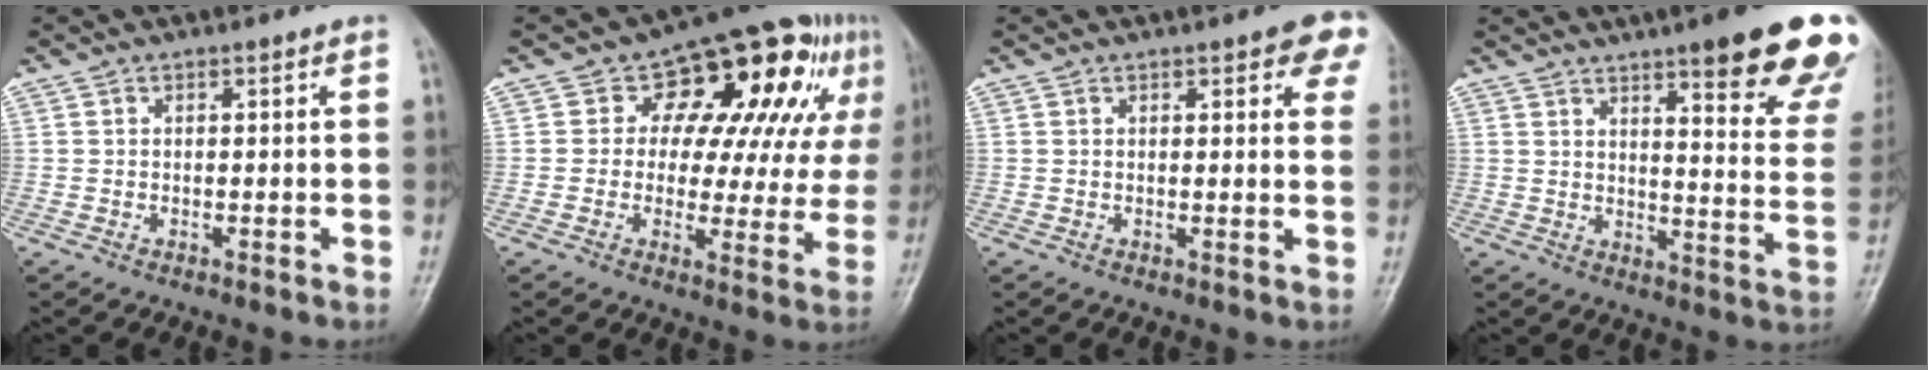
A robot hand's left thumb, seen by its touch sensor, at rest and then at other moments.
{"total": 18.7, "force": [7.0, 10.8, 13.6], "torque": [-0.110, 0.007, 0.086]}
{"total": 7.9, "force": [4.1, 2.8, 6.1], "torque": [-0.040, -0.007, 0.040]}
{"total": 21.8, "force": [13.9, 4.0, 16.3], "torque": [-0.184, -0.060, 0.175]}